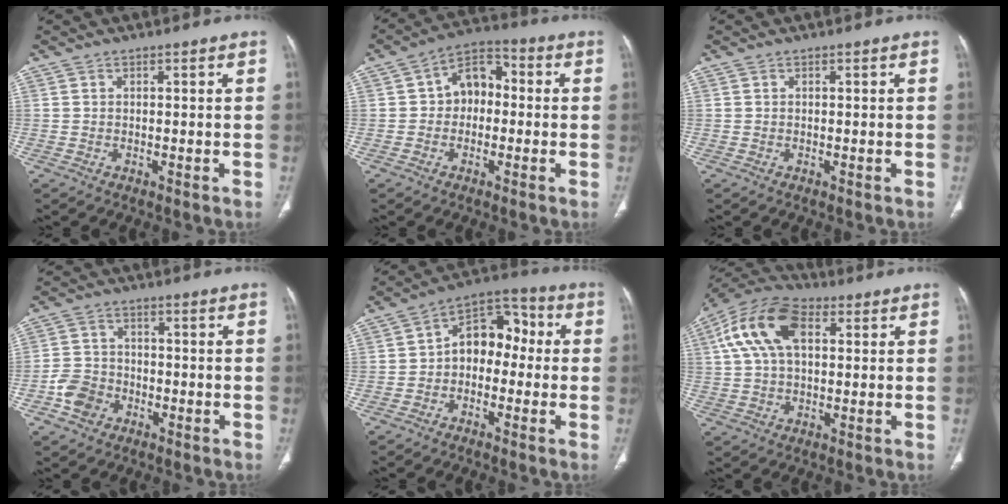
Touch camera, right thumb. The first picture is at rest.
{"total": 8.2, "force": [0.1, 6.1, 5.5], "torque": [-0.053, 0.031, -0.015]}
{"total": 0.0}
{"total": 6.0, "force": [-2.7, 4.8, 2.4], "torque": [-0.033, 0.022, -0.049]}
{"total": 10.5, "force": [-0.4, 7.4, 7.4], "torque": [-0.073, 0.045, -0.027]}
{"total": 14.1, "force": [3.9, 8.3, 10.8], "torque": [-0.210, 0.026, 0.065]}